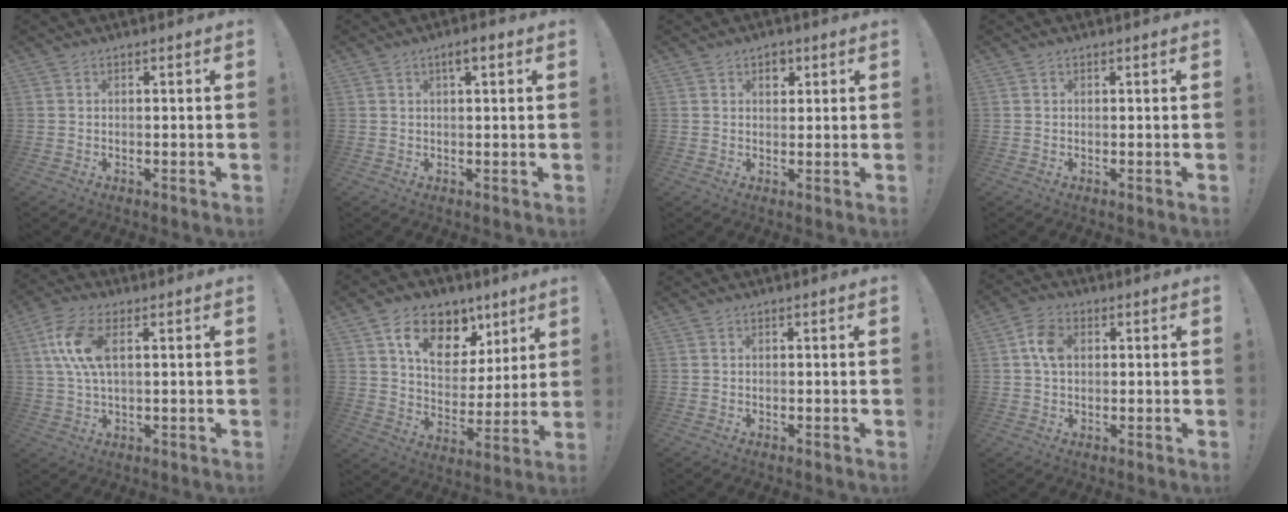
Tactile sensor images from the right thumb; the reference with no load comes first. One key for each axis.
{"total": 3.1, "fx": 1.4, "fy": 0.7, "fz": 2.6, "tx": -0.031, "ty": -0.005, "tz": 0.019}
{"total": 3.6, "fx": 1.8, "fy": 2.8, "fz": 1.3, "tx": -0.007, "ty": -0.004, "tz": 0.027}
{"total": 0.0}
{"total": 10.8, "fx": 2.7, "fy": 4.7, "fz": 9.4, "tx": -0.193, "ty": -0.006, "tz": 0.047}
{"total": 15.4, "fx": 8.6, "fy": 9.9, "fz": 7.9, "tx": -0.118, "ty": -0.038, "tz": 0.158}
{"total": 0.0}
{"total": 6.7, "fx": 1.1, "fy": 4.7, "fz": 4.7, "tx": -0.073, "ty": 0.005, "tz": 0.019}